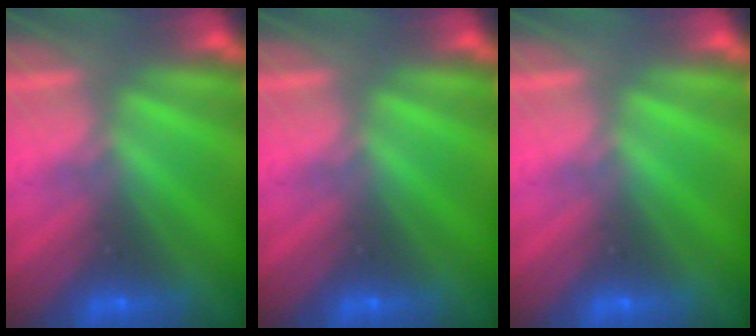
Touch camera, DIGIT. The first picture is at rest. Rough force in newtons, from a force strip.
{"total": 0.0}
{"total": 0.0}